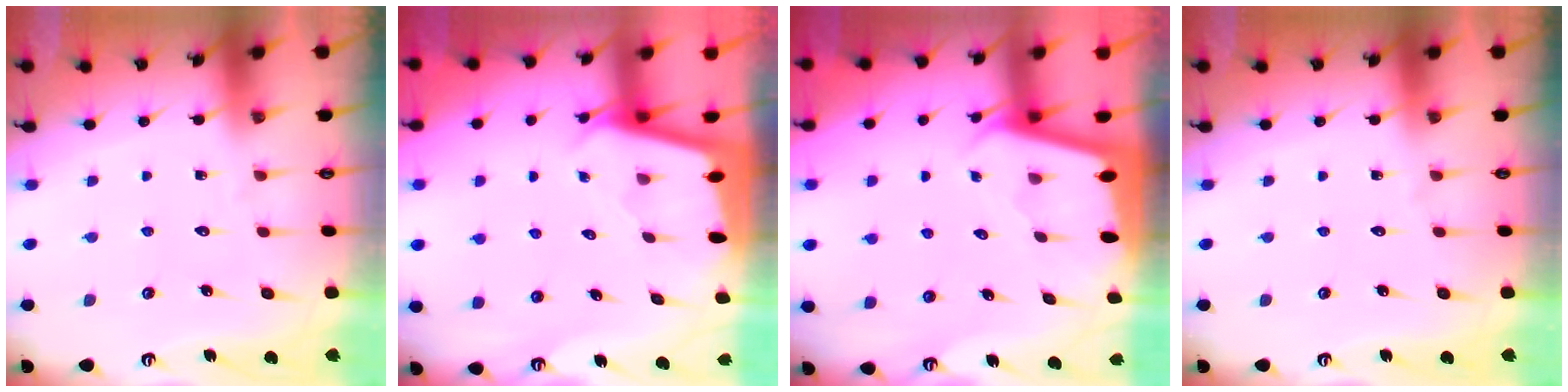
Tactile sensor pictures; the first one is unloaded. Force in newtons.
{"total": 2.1, "press": 2.1, "slide": 0.1}
{"total": 1.9, "press": 1.9, "slide": 0.1}
{"total": 0.0}